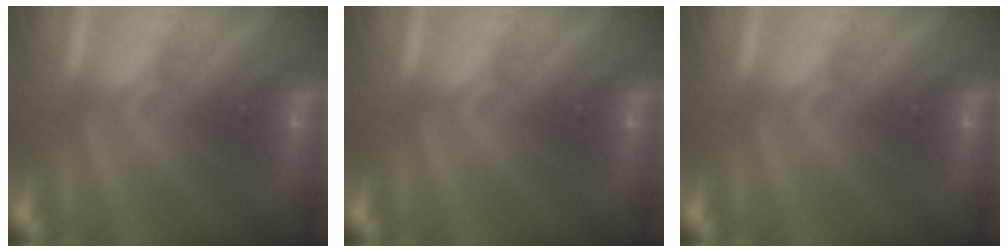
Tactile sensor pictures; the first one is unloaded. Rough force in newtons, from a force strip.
{"total": 0.0}
{"total": 0.0}